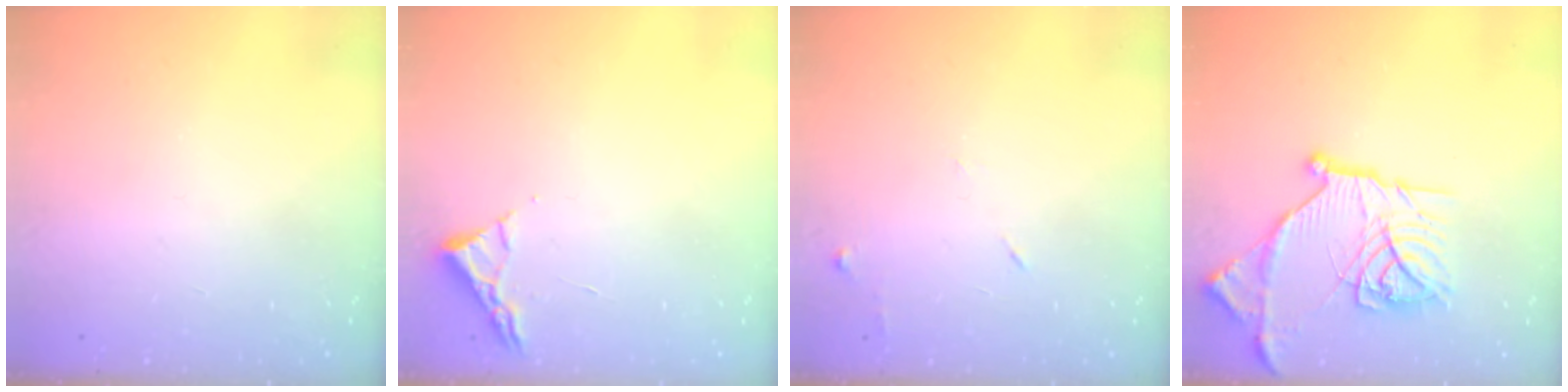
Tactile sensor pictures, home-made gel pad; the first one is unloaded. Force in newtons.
{"total": 3.0, "press": 2.9, "slide": 0.4}
{"total": 6.3, "press": 6.2, "slide": 0.7}
{"total": 20.3, "press": 20.2, "slide": 1.6}